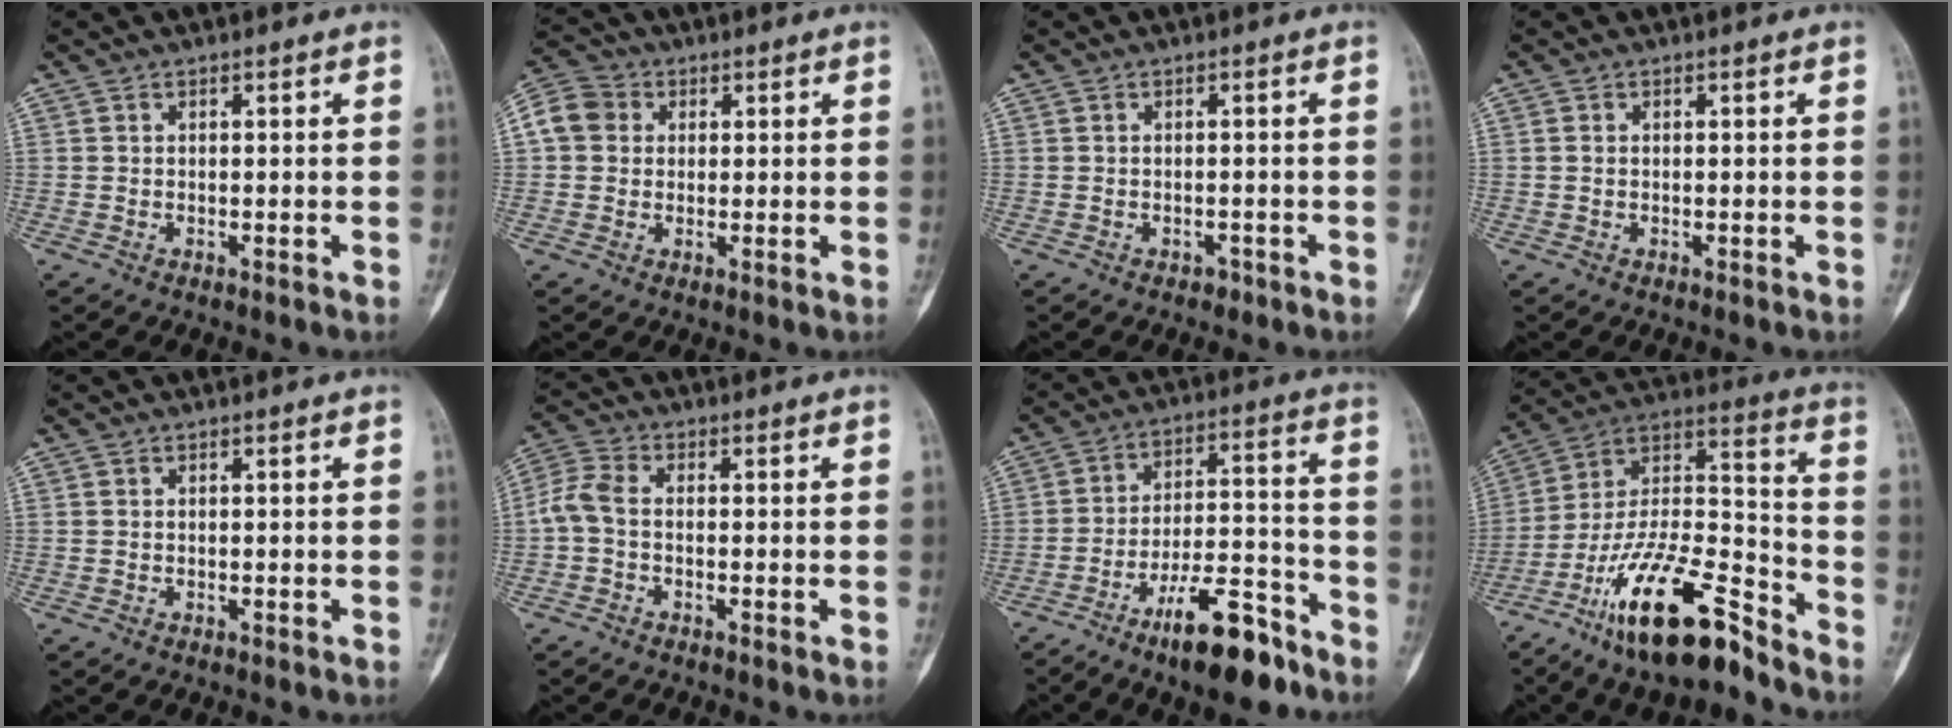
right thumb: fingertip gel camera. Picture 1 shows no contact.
{"total": 7.5, "force": [1.4, 6.5, 3.5], "torque": [-0.056, 0.016, 0.017]}
{"total": 1.2, "force": [-0.9, 0.7, 0.3], "torque": [-0.001, 0.005, -0.013]}
{"total": 0.6, "force": [0.1, 0.6, -0.2], "torque": [0.002, 0.000, 0.000]}
{"total": 0.0}
{"total": 4.6, "force": [-0.7, 3.1, 3.3], "torque": [-0.081, 0.012, -0.028]}
{"total": 14.6, "force": [-9.9, 4.6, 9.7], "torque": [-0.141, 0.079, -0.165]}
{"total": 21.3, "force": [-14.7, 6.3, 14.1], "torque": [-0.258, 0.085, -0.264]}